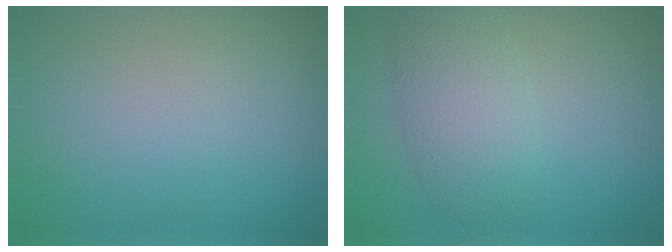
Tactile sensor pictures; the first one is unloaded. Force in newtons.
{"total": 4.5, "press": 4.5, "slide": 0.2}